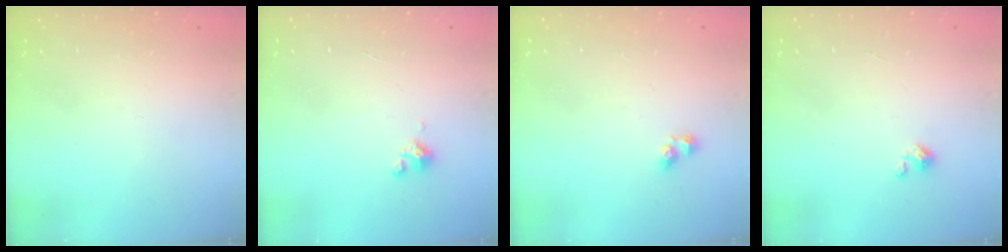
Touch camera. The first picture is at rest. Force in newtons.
{"total": 1.2, "press": 1.2, "slide": 0.2}
{"total": 2.4, "press": 2.4, "slide": 0.2}
{"total": 1.6, "press": 1.6, "slide": 0.4}